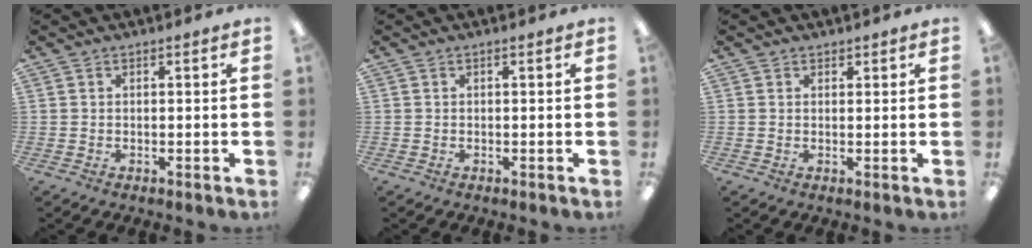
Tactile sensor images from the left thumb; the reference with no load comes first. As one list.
[{"total": 0.0}, {"total": 1.2, "force": [1.0, 0.6, 0.0], "torque": [0.008, -0.003, 0.018]}]